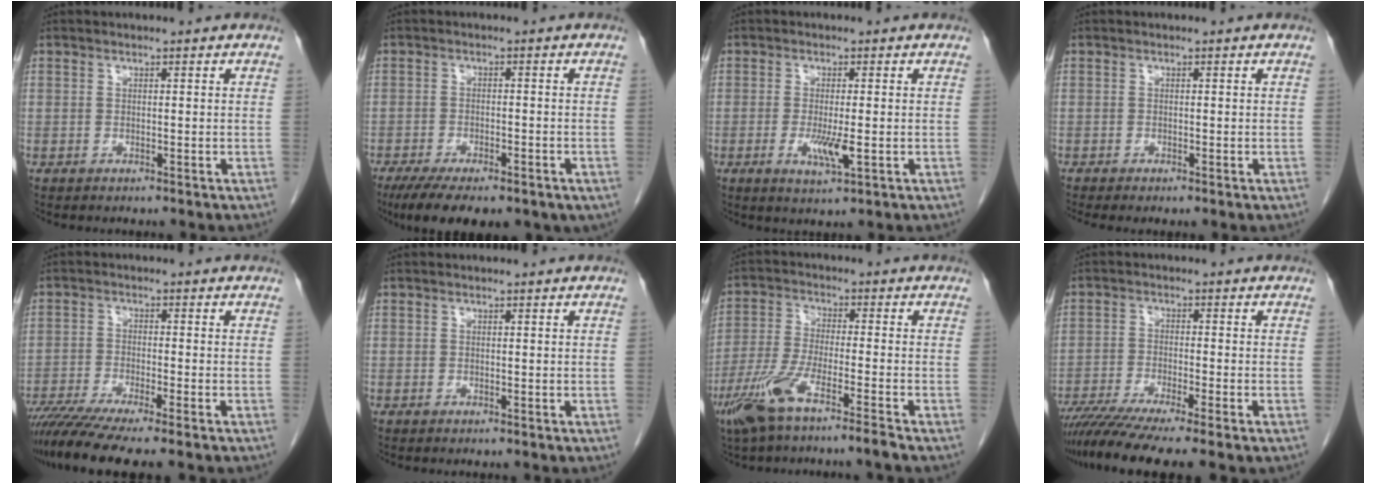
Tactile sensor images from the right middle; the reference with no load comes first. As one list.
[{"total": 14.2, "force": [-9.2, 5.6, 9.2], "torque": [-0.158, -0.016, -0.128]}, {"total": 4.0, "force": [-0.9, 0.6, 3.8], "torque": [-0.072, -0.007, -0.012]}, {"total": 1.1, "force": [-0.7, 0.1, 0.8], "torque": [-0.013, -0.003, -0.011]}, {"total": 10.5, "force": [-8.5, -0.2, 6.2], "torque": [-0.097, -0.026, -0.139]}, {"total": 0.0}, {"total": 8.8, "force": [-5.7, 0.0, 6.6], "torque": [-0.138, -0.019, -0.115]}, {"total": 11.8, "force": [-9.4, 0.5, 7.2], "torque": [-0.106, -0.027, -0.145]}]